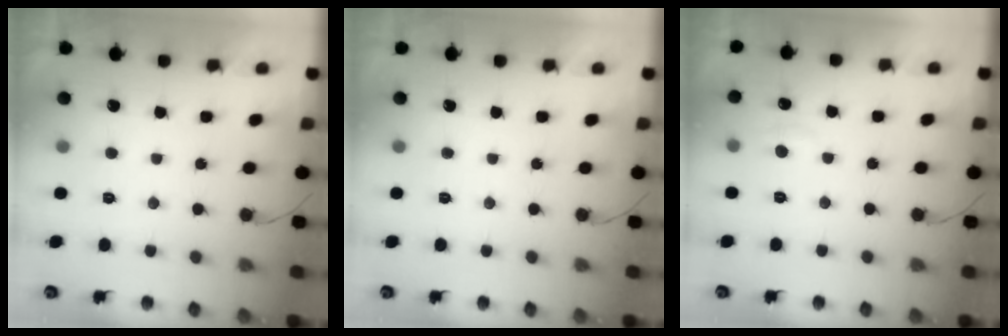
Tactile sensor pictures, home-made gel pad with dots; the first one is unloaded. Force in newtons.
{"total": 0.0}
{"total": 4.4, "press": 4.4, "slide": 0.5}